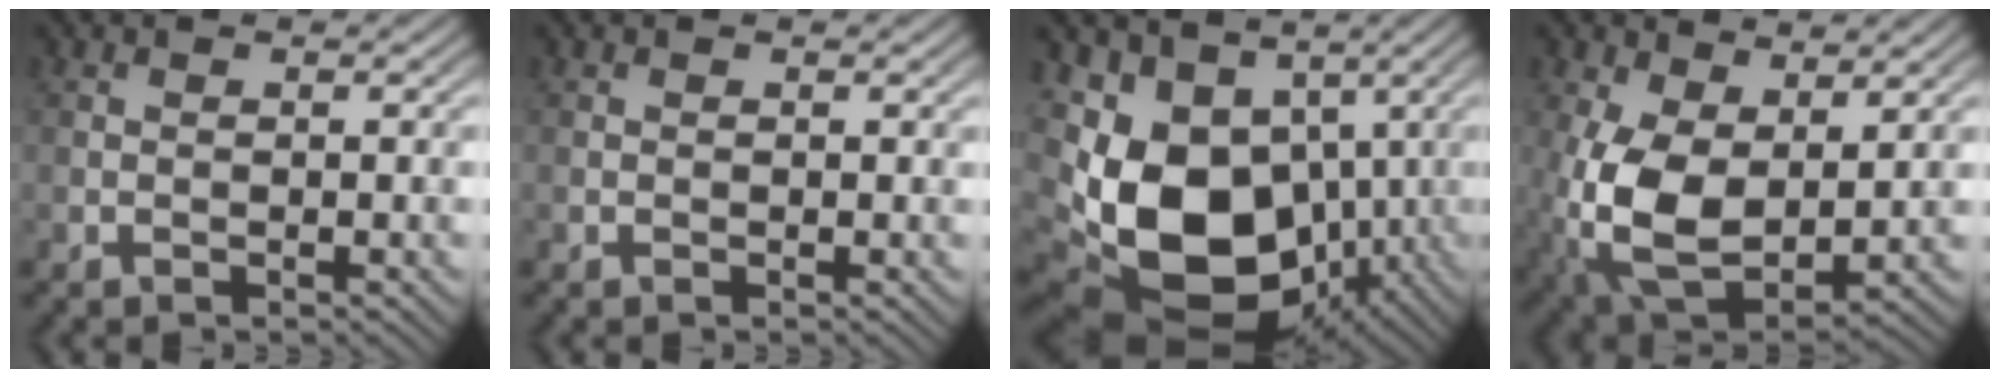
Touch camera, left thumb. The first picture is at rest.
{"total": 0.0}
{"total": 16.3, "force": [-2.0, 11.6, 11.3], "torque": [-0.232, -0.035, -0.015]}
{"total": 12.0, "force": [0.9, 7.0, 9.7], "torque": [-0.237, -0.012, 0.018]}